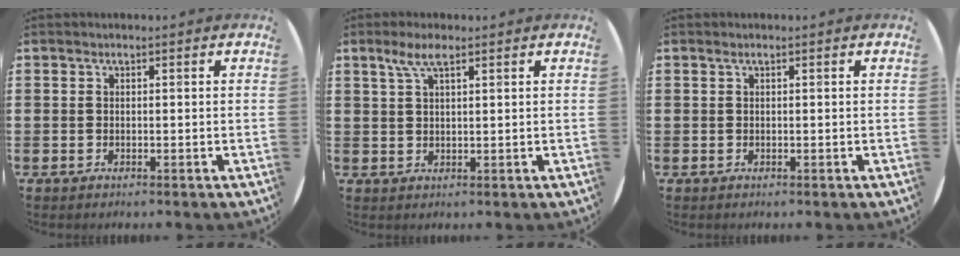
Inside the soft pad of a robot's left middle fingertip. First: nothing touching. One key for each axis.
{"total": 3.6, "fx": 2.3, "fy": 0.9, "fz": 2.6, "tx": -0.056, "ty": 0.008, "tz": 0.038}
{"total": 0.0}